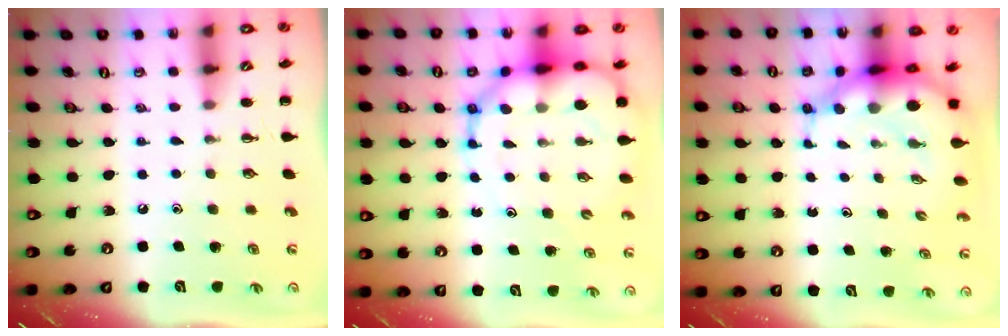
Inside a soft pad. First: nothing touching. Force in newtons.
{"total": 14.3, "press": 13.7, "slide": 3.8}
{"total": 9.2, "press": 8.8, "slide": 2.8}